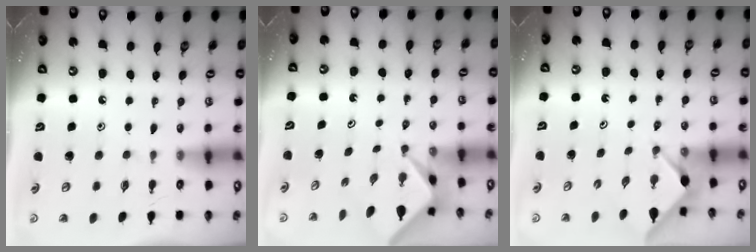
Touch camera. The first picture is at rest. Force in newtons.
{"total": 1.7, "press": 1.7, "slide": 0.2}
{"total": 2.9, "press": 2.9, "slide": 0.4}